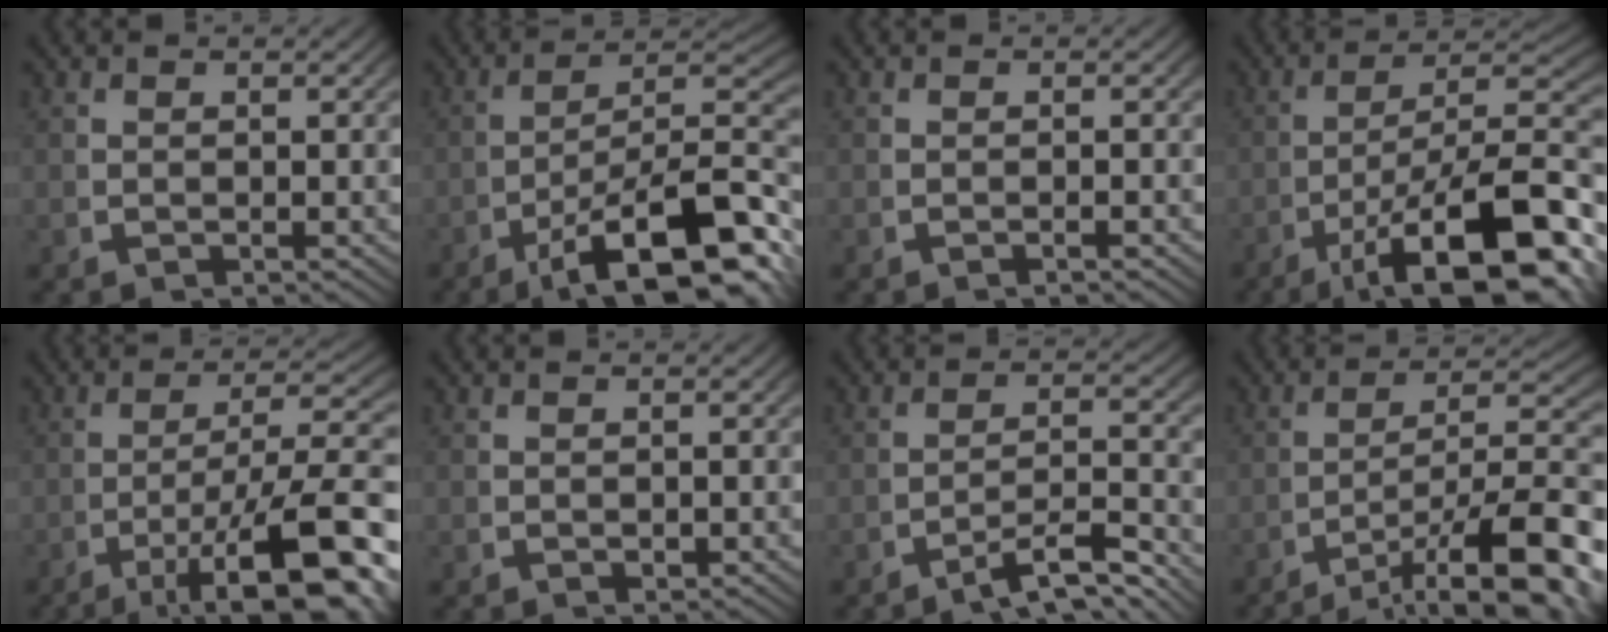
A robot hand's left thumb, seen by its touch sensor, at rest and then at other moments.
{"total": 13.1, "force": [-3.7, 6.7, 10.6], "torque": [-0.166, -0.048, -0.031]}
{"total": 0.6, "force": [-0.5, 0.0, 0.3], "torque": [-0.005, 0.005, -0.012]}
{"total": 14.6, "force": [-4.5, 7.2, 11.9], "torque": [-0.197, -0.061, -0.032]}
{"total": 12.6, "force": [-4.3, 5.8, 10.3], "torque": [-0.172, -0.052, -0.037]}
{"total": 0.6, "force": [0.1, 0.4, 0.4], "torque": [-0.008, -0.005, 0.004]}
{"total": 4.9, "force": [-2.9, 1.7, 3.6], "torque": [-0.061, -0.015, -0.044]}
{"total": 11.4, "force": [-3.8, 5.4, 9.2], "torque": [-0.144, -0.044, -0.032]}